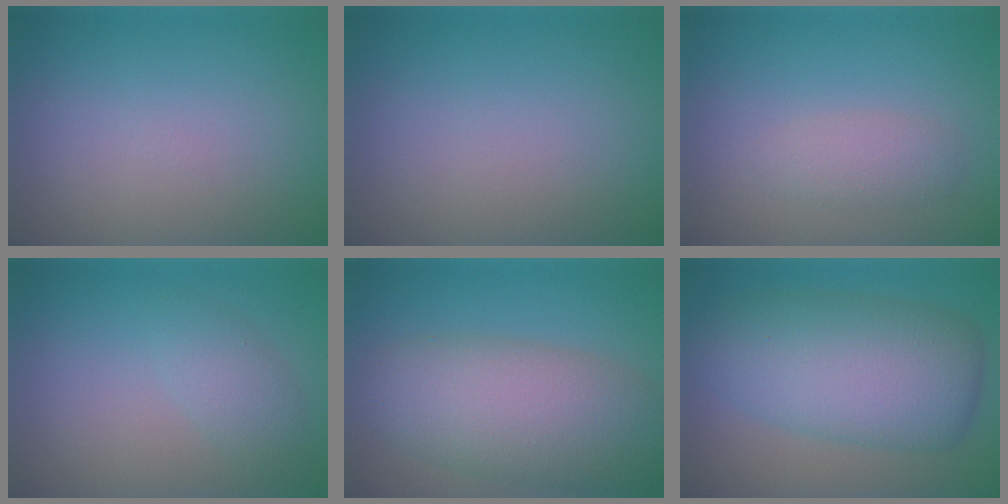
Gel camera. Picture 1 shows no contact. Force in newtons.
{"total": 0.0}
{"total": 1.9, "press": 1.9, "slide": 0.1}
{"total": 2.0, "press": 2.0, "slide": 0.2}
{"total": 8.5, "press": 8.5, "slide": 0.2}
{"total": 9.4, "press": 9.4, "slide": 0.2}